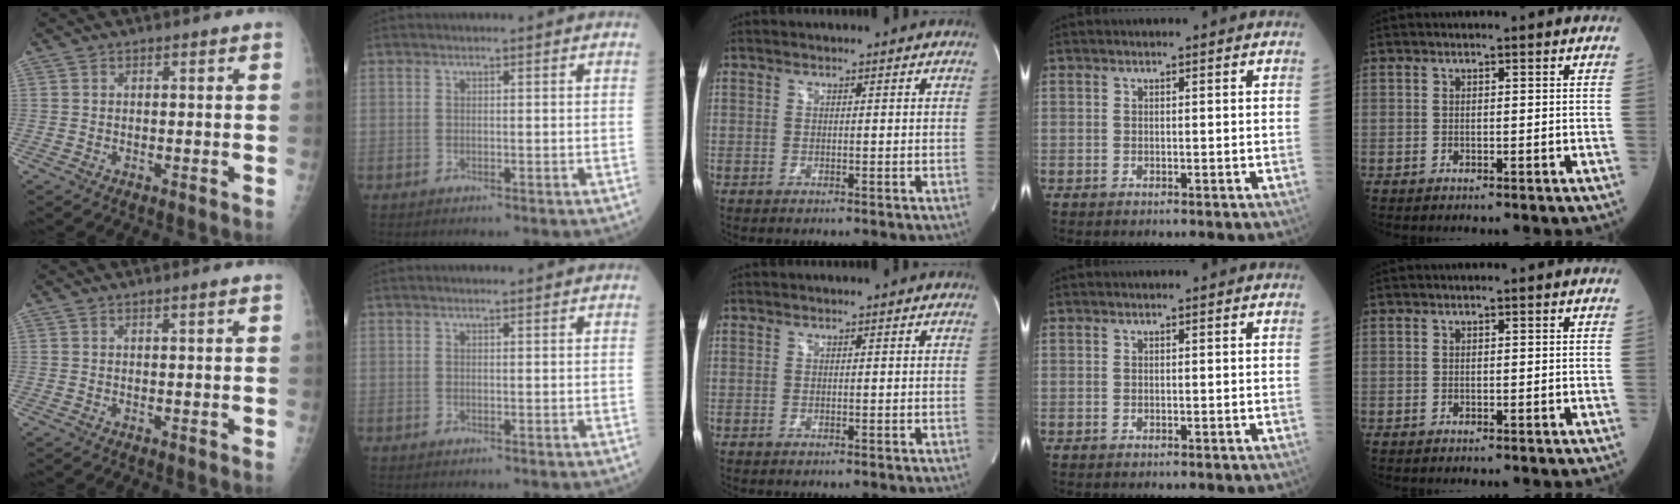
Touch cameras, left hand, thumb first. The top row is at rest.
{"thumb": {"total": 0.7, "force": [0.4, -0.1, 0.6], "torque": [-0.014, -0.002, 0.009]}, "index": {"total": 0.7, "force": [0.6, 0.0, 0.4], "torque": [-0.009, 0.005, 0.010]}}